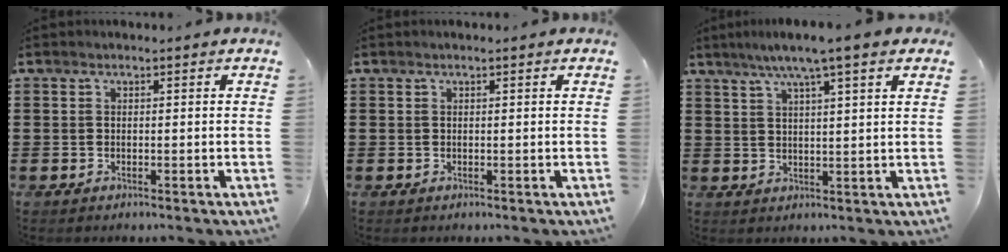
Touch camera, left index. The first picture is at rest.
{"total": 0.0}
{"total": 5.8, "force": [4.2, -0.3, 4.1], "torque": [-0.089, -0.003, 0.070]}